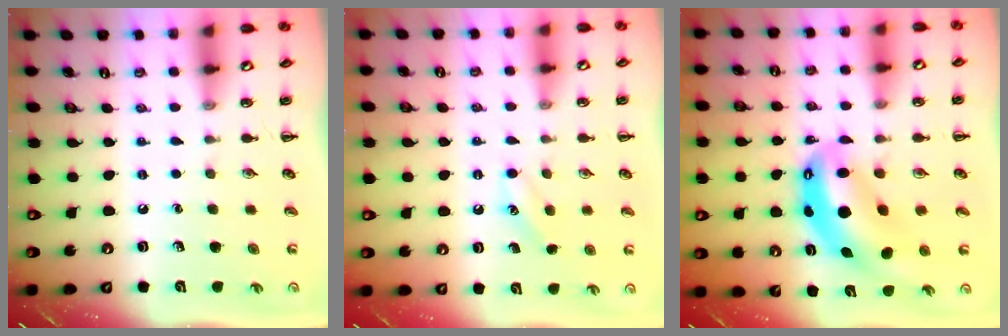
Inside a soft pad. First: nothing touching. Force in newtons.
{"total": 6.6, "press": 6.5, "slide": 1.5}
{"total": 10.9, "press": 10.6, "slide": 2.6}